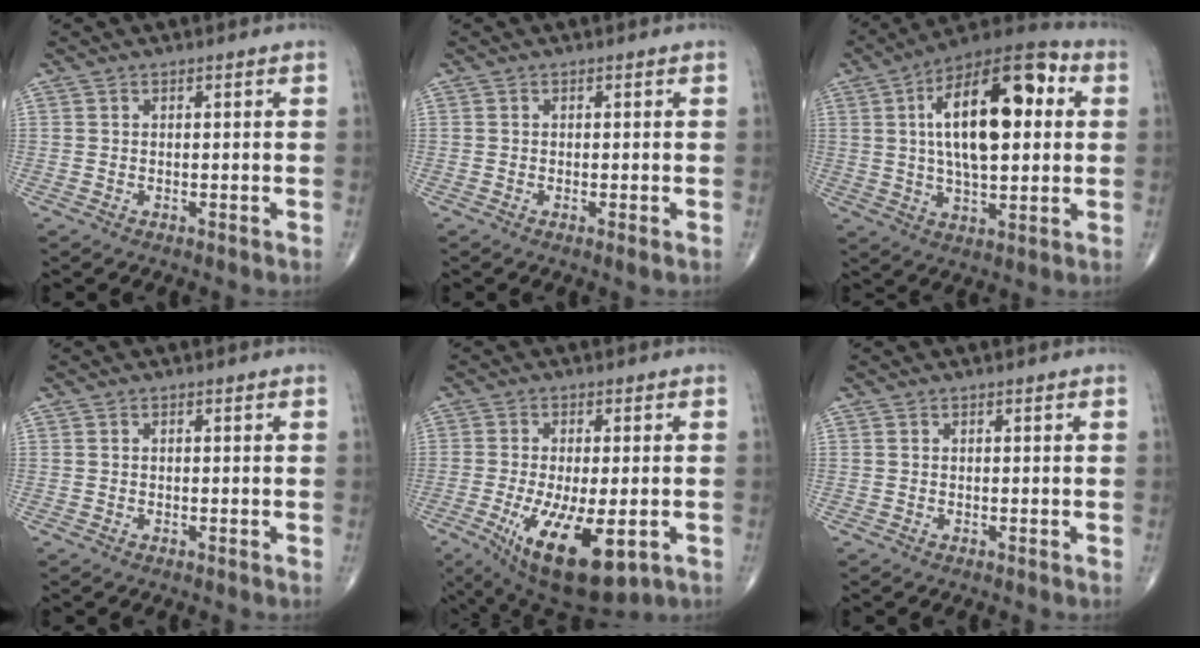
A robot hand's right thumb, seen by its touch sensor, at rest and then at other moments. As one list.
[{"total": 1.0, "force": [-0.4, -0.1, 0.8], "torque": [-0.023, -0.005, -0.009]}, {"total": 22.0, "force": [4.5, 9.7, 19.2], "torque": [-0.296, 0.014, 0.063]}, {"total": 0.0}, {"total": 15.9, "force": [-5.6, 6.1, 13.6], "torque": [-0.240, -0.021, -0.071]}, {"total": 0.0}]